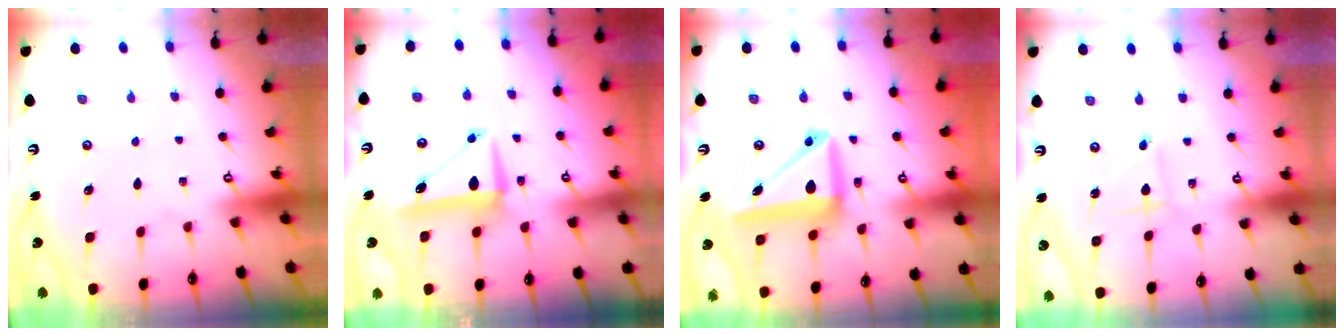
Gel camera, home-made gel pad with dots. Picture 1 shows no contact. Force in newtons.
{"total": 7.9, "press": 7.7, "slide": 1.5}
{"total": 12.8, "press": 12.7, "slide": 2.1}
{"total": 1.5, "press": 1.5, "slide": 0.1}